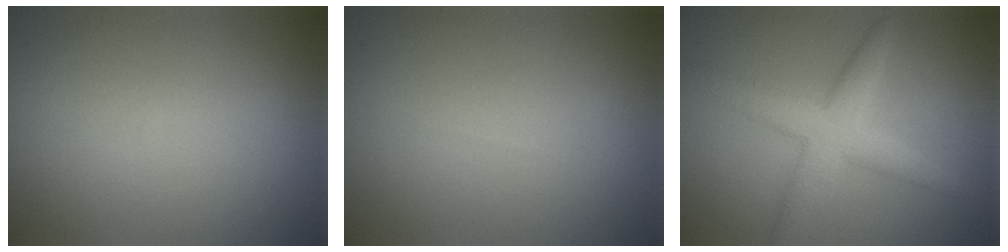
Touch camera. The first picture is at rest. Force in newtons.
{"total": 0.0}
{"total": 4.1, "press": 4.1, "slide": 0.1}